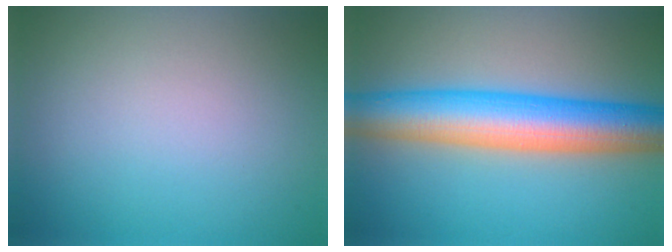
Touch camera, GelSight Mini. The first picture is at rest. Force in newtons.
{"total": 9.6, "press": 9.6, "slide": 0.1}